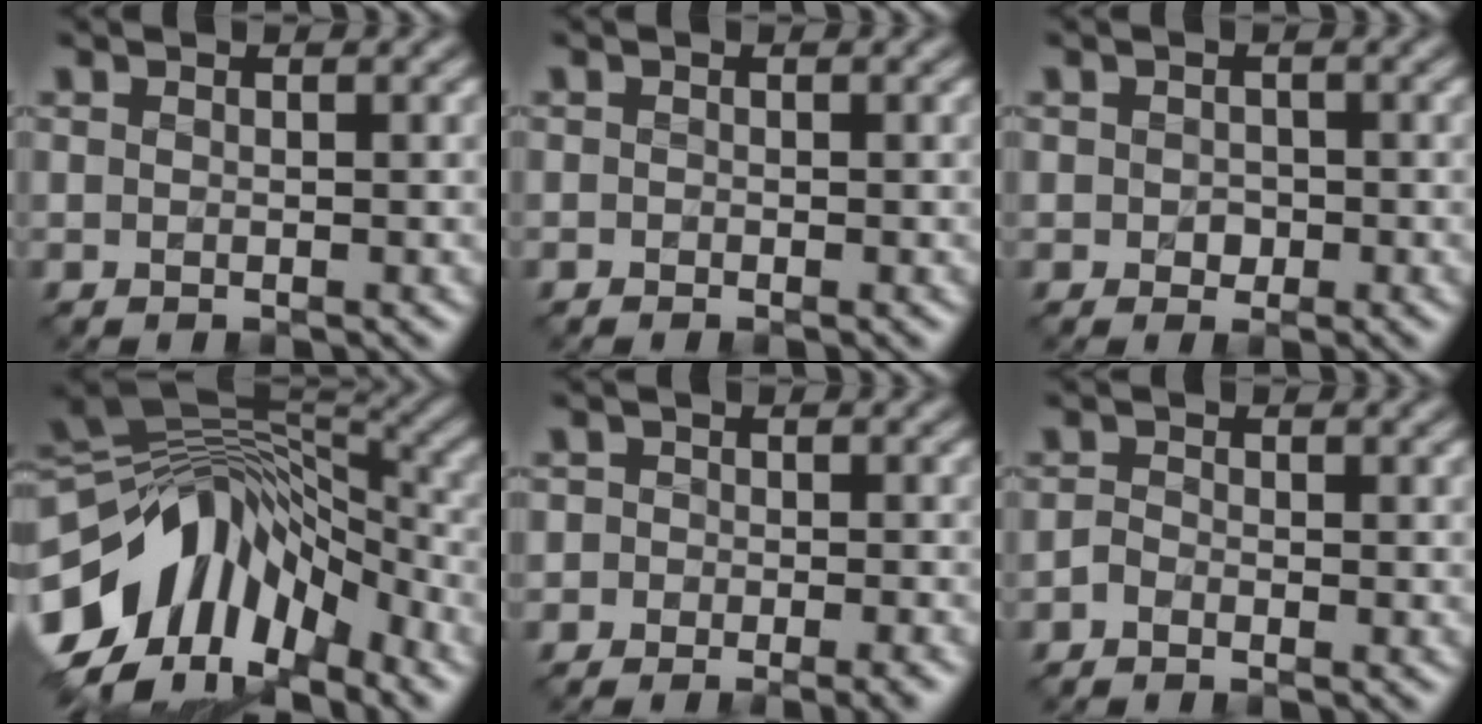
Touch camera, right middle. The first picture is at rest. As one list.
[{"total": 0.0}, {"total": 1.2, "force": [-0.2, 1.0, 0.6], "torque": [-0.008, -0.005, -0.007]}, {"total": 14.0, "force": [-4.2, 8.8, 10.0], "torque": [-0.182, 0.006, -0.071]}, {"total": 3.9, "force": [-2.7, 2.3, 1.6], "torque": [0.009, 0.009, -0.040]}, {"total": 0.9, "force": [-0.7, 0.5, 0.4], "torque": [-0.007, 0.001, -0.018]}]